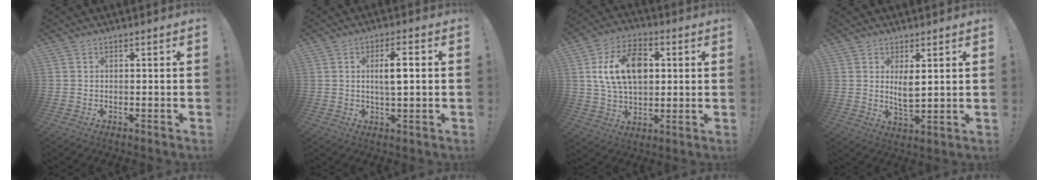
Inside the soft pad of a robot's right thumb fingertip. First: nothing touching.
{"total": 5.9, "force": [1.2, 1.5, 5.6], "torque": [-0.082, -0.003, 0.013]}
{"total": 16.8, "force": [4.0, 11.9, 11.2], "torque": [-0.170, 0.002, 0.078]}
{"total": 5.1, "force": [2.1, 2.3, 4.0], "torque": [-0.068, -0.011, 0.038]}